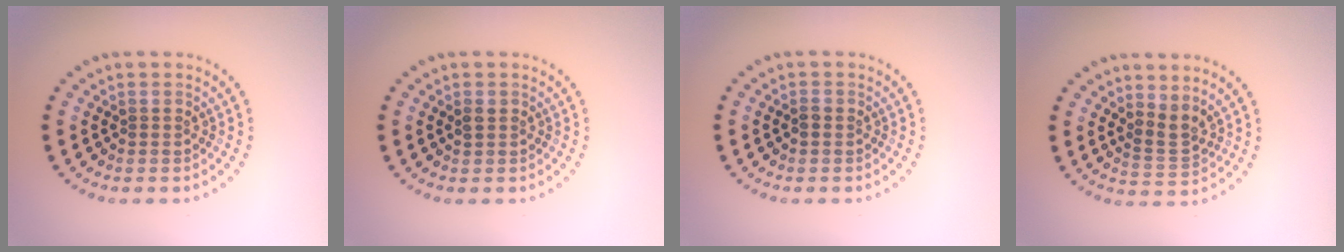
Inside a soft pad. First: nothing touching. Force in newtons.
{"total": 0.9, "press": 0.8, "slide": 0.3}
{"total": 0.7, "press": 0.7, "slide": 0.0}
{"total": 2.3, "press": 1.5, "slide": 1.7}